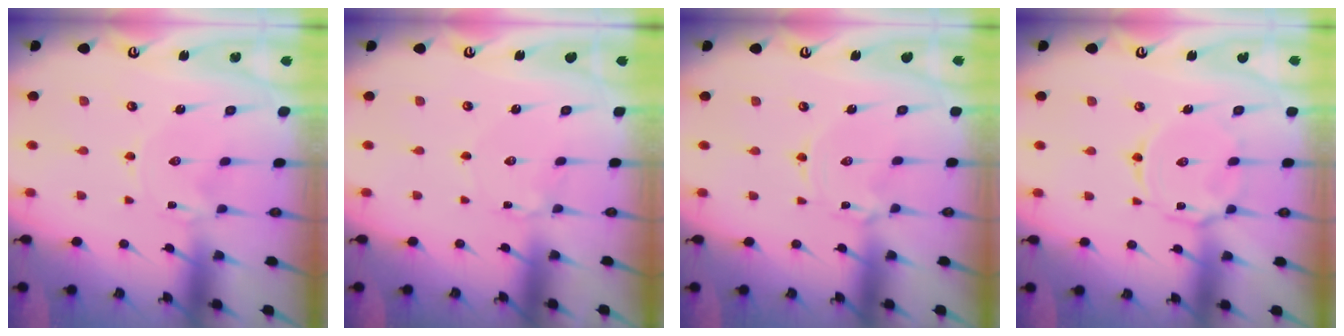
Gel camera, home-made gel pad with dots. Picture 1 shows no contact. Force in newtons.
{"total": 1.9, "press": 1.9, "slide": 0.2}
{"total": 0.9, "press": 0.9, "slide": 0.1}
{"total": 6.7, "press": 6.7, "slide": 0.6}